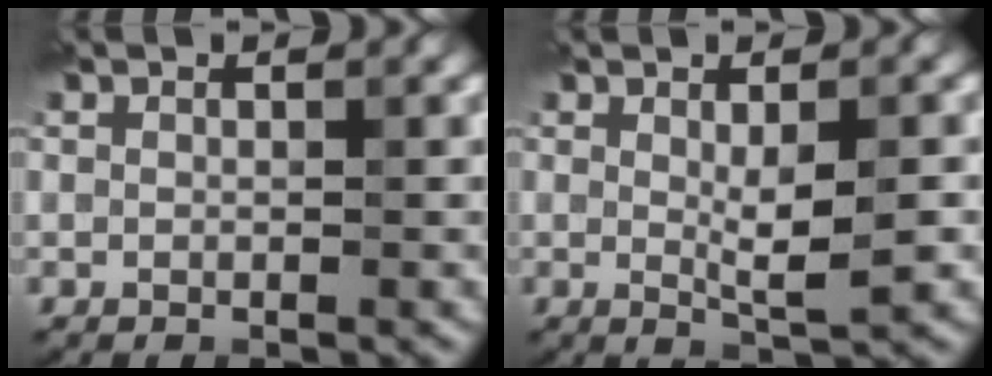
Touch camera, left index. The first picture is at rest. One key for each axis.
{"total": 3.6, "fx": 0.0, "fy": 0.7, "fz": 3.5, "tx": -0.062, "ty": -0.004, "tz": 0.004}